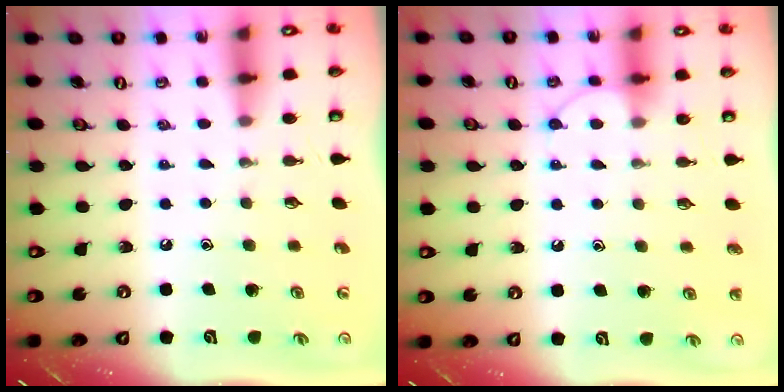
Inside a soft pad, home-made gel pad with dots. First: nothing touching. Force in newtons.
{"total": 7.6, "press": 7.5, "slide": 0.6}